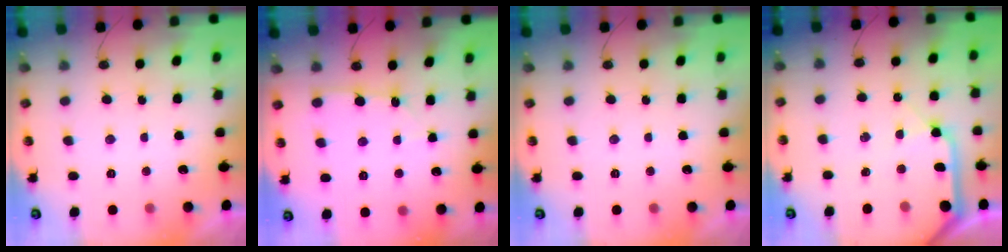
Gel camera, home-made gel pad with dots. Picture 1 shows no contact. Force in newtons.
{"total": 2.5, "press": 2.5, "slide": 0.3}
{"total": 0.0}
{"total": 11.8, "press": 11.7, "slide": 1.6}